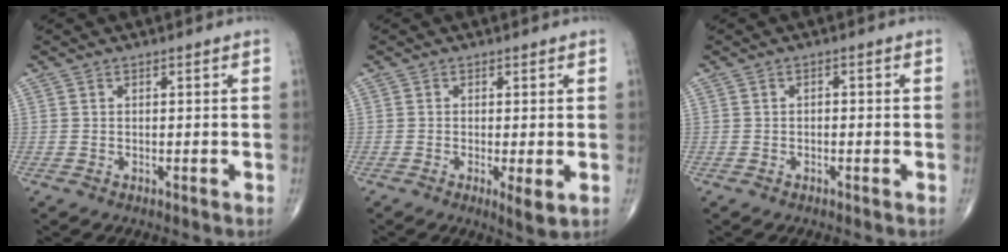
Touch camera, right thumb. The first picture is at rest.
{"total": 3.7, "force": [-0.8, 0.8, 3.5], "torque": [-0.063, -0.014, -0.017]}
{"total": 0.9, "force": [-0.2, 0.6, 0.7], "torque": [-0.007, 0.004, -0.006]}